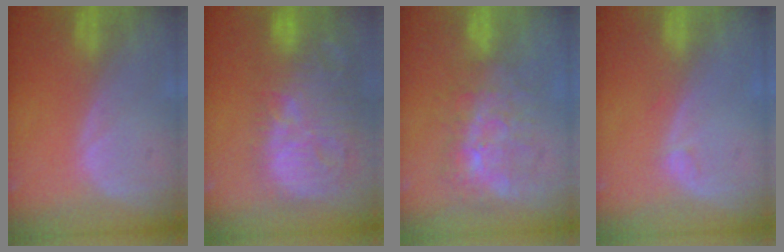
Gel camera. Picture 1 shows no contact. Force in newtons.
{"total": 14.7, "press": 12.7, "slide": 7.3}
{"total": 9.0, "press": 7.6, "slide": 4.8}
{"total": 1.0, "press": 0.9, "slide": 0.3}